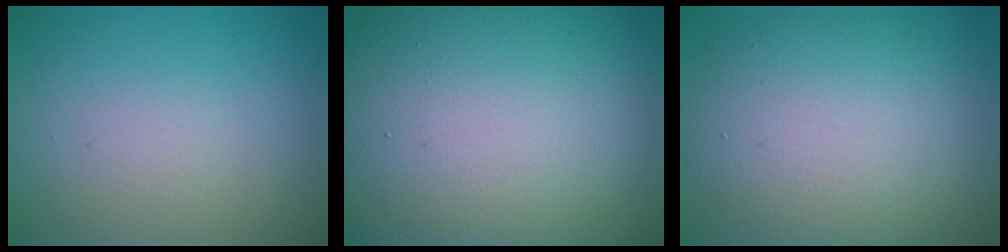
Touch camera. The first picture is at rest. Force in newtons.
{"total": 23.7, "press": 23.6, "slide": 1.3}
{"total": 11.1, "press": 11.1, "slide": 0.7}